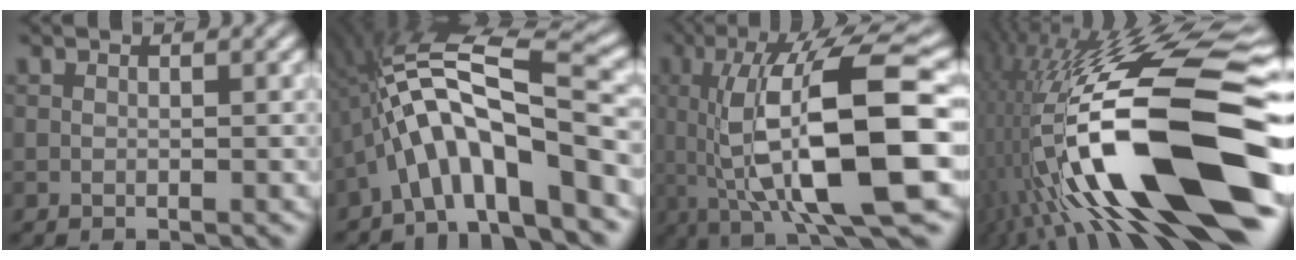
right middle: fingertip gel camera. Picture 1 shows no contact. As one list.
[{"total": 11.3, "force": [-3.5, 2.7, 10.4], "torque": [-0.173, 0.037, -0.053]}, {"total": 12.9, "force": [-0.2, 3.8, 12.3], "torque": [-0.208, 0.000, 0.003]}, {"total": 18.0, "force": [-6.2, 5.4, 16.0], "torque": [-0.275, 0.020, -0.104]}]